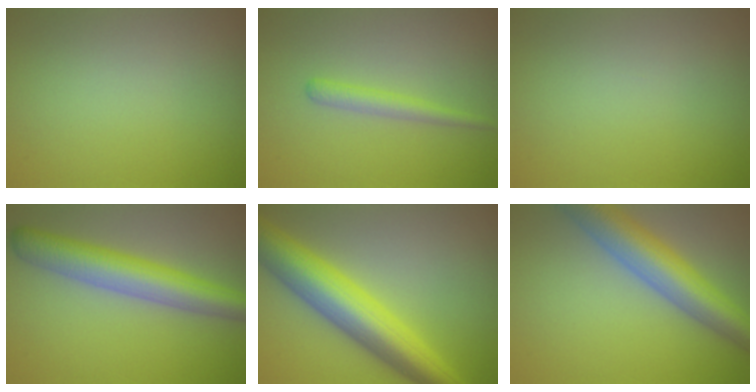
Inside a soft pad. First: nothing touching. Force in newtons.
{"total": 1.8, "press": 1.8, "slide": 0.1}
{"total": 0.0}
{"total": 6.5, "press": 6.5, "slide": 0.2}
{"total": 9.0, "press": 9.0, "slide": 0.0}
{"total": 8.0, "press": 8.0, "slide": 0.3}